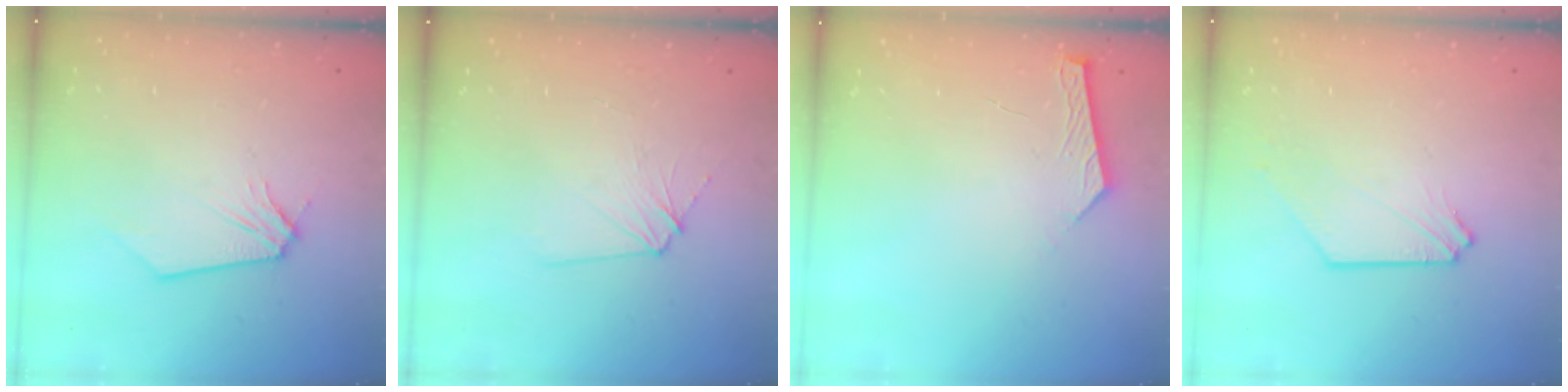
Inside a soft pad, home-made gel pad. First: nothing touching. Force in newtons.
{"total": 4.2, "press": 4.2, "slide": 0.5}
{"total": 6.1, "press": 6.1, "slide": 0.7}
{"total": 1.2, "press": 1.2, "slide": 0.2}